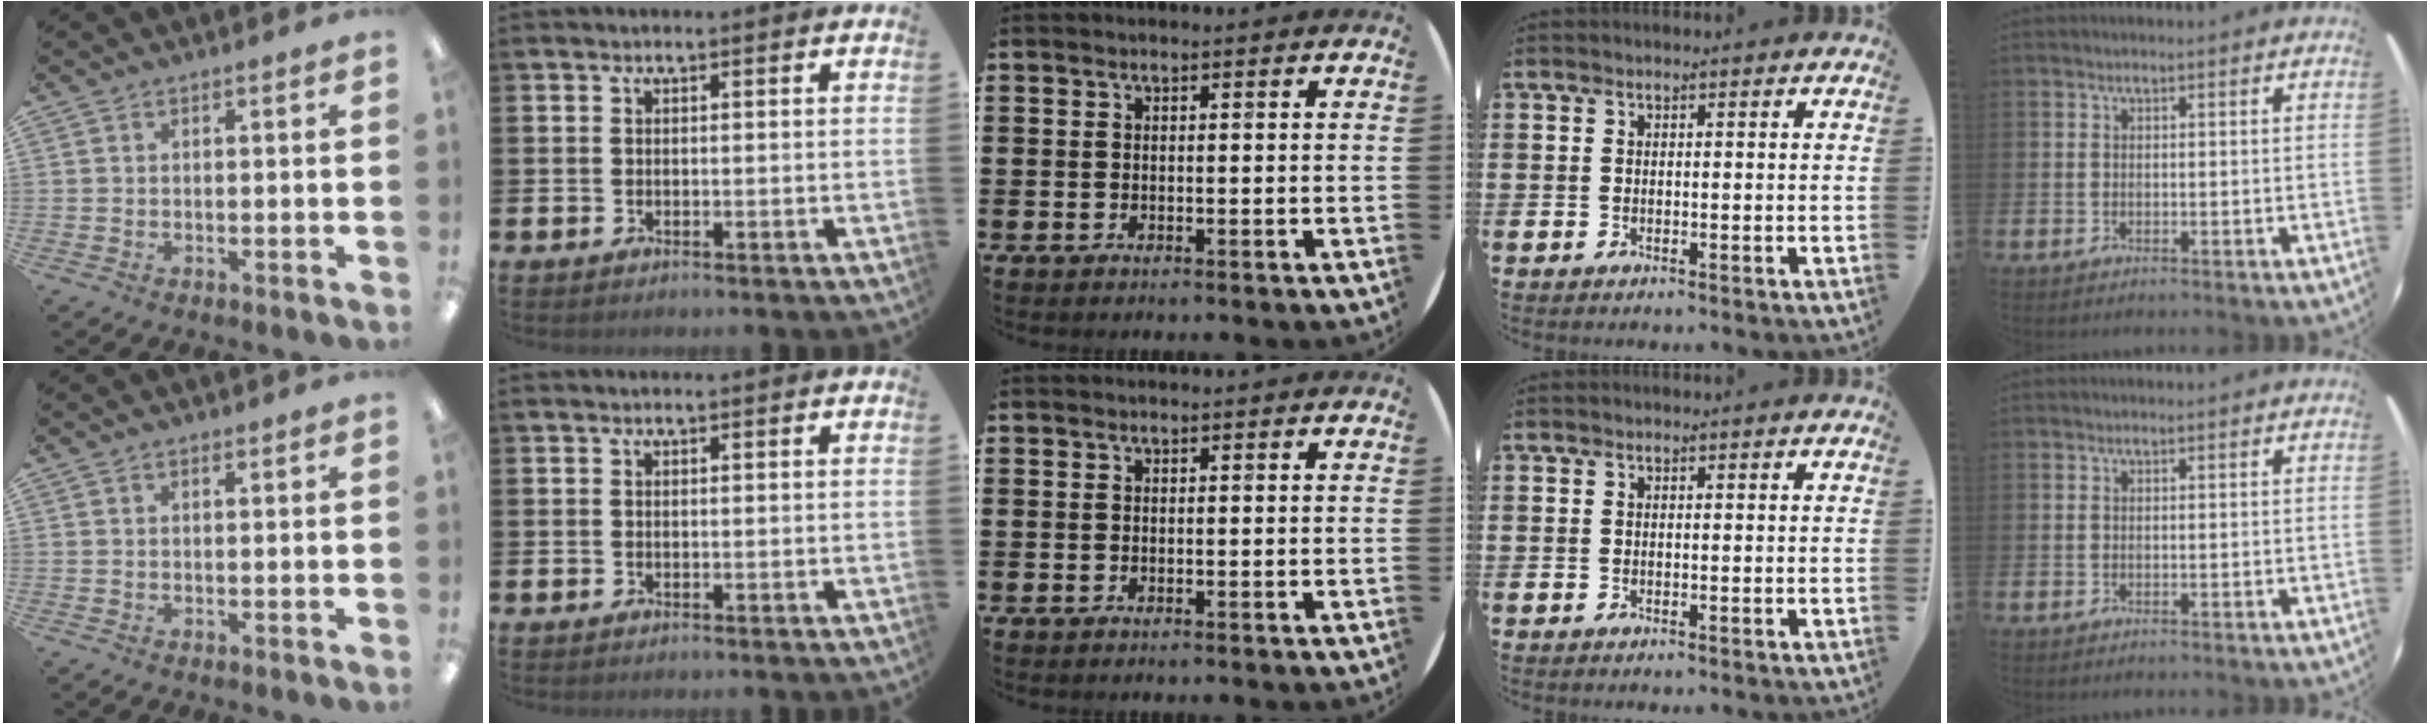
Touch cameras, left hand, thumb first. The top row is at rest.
{"thumb": {"total": 0.6, "force": [0.4, 0.2, 0.3], "torque": [-0.007, 0.002, 0.008]}}